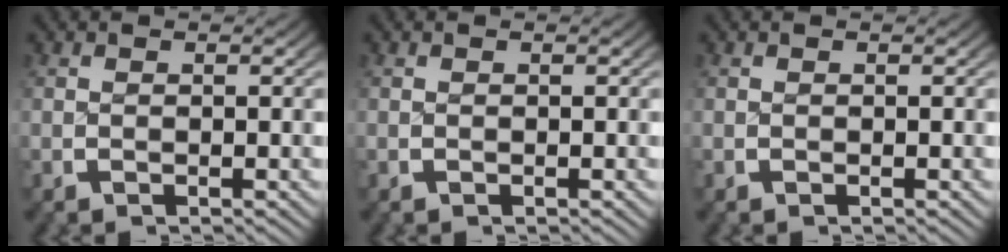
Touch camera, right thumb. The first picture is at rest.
{"total": 0.0}
{"total": 0.0}